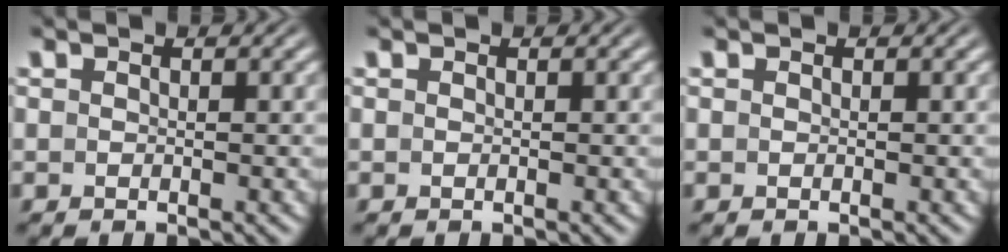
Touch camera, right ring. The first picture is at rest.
{"total": 0.0}
{"total": 0.0}